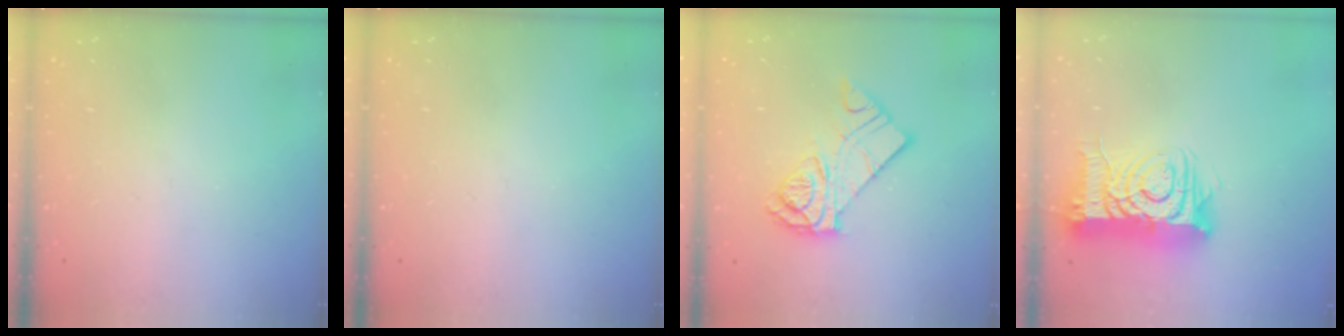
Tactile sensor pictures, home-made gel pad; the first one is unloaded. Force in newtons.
{"total": 0.0}
{"total": 12.9, "press": 12.9, "slide": 0.7}
{"total": 15.4, "press": 15.4, "slide": 1.3}